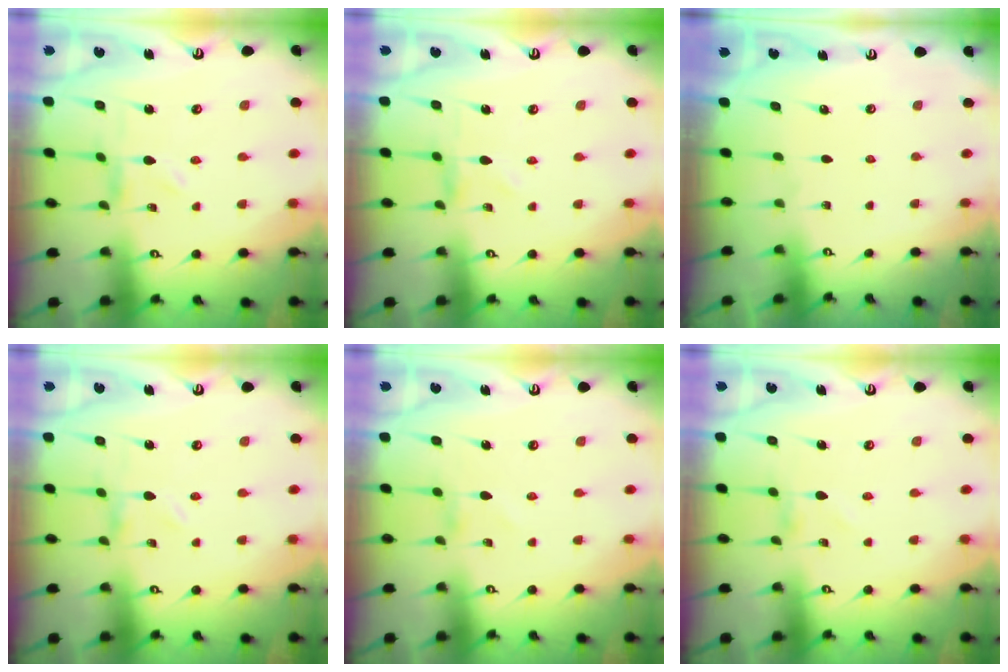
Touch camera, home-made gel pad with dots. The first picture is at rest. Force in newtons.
{"total": 0.0}
{"total": 0.0}
{"total": 0.0}
{"total": 0.0}
{"total": 0.9, "press": 0.9, "slide": 0.1}